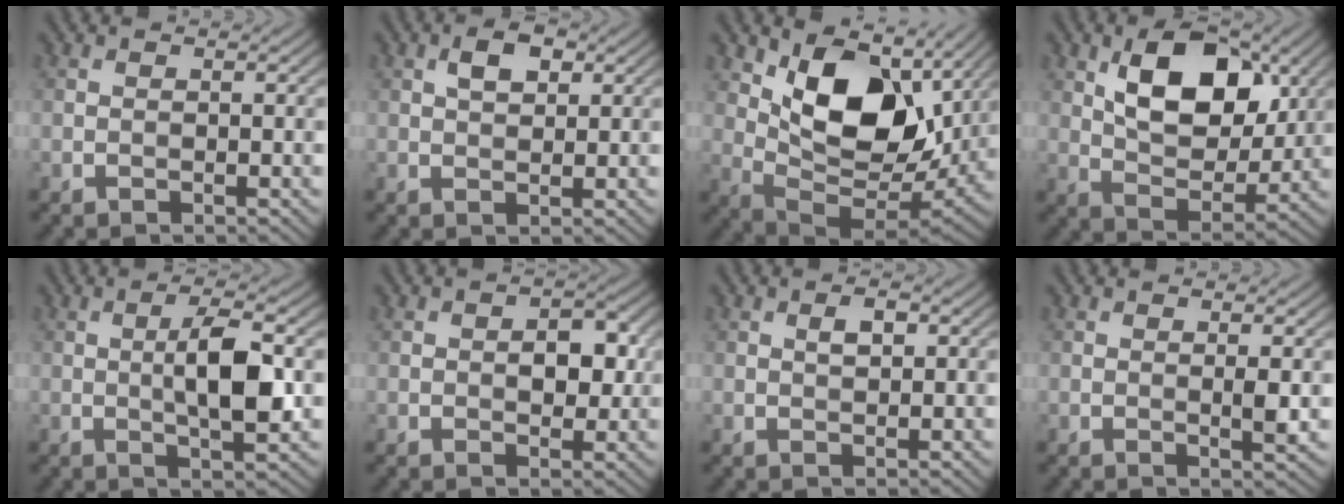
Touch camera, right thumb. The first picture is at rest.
{"total": 3.2, "force": [1.3, 1.7, 2.4], "torque": [-0.041, 0.004, 0.021]}
{"total": 13.3, "force": [4.6, 7.7, 9.8], "torque": [-0.162, -0.008, 0.084]}
{"total": 11.2, "force": [4.2, 6.3, 8.2], "torque": [-0.141, -0.001, 0.073]}
{"total": 6.5, "force": [0.1, 1.6, 6.3], "torque": [-0.110, 0.004, -0.001]}
{"total": 3.9, "force": [0.2, 2.4, 3.1], "torque": [-0.046, -0.001, 0.000]}
{"total": 1.7, "force": [0.6, 0.8, 1.4], "torque": [-0.024, 0.000, 0.009]}
{"total": 1.7, "force": [0.3, 0.1, 1.7], "torque": [-0.035, -0.003, 0.002]}